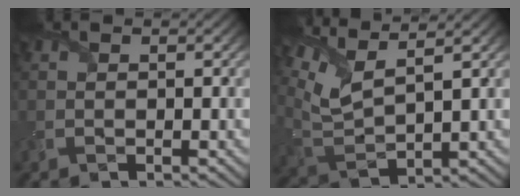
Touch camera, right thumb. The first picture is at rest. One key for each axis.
{"total": 8.8, "fx": 5.8, "fy": 2.4, "fz": 6.2, "tx": -0.164, "ty": 0.014, "tz": 0.118}